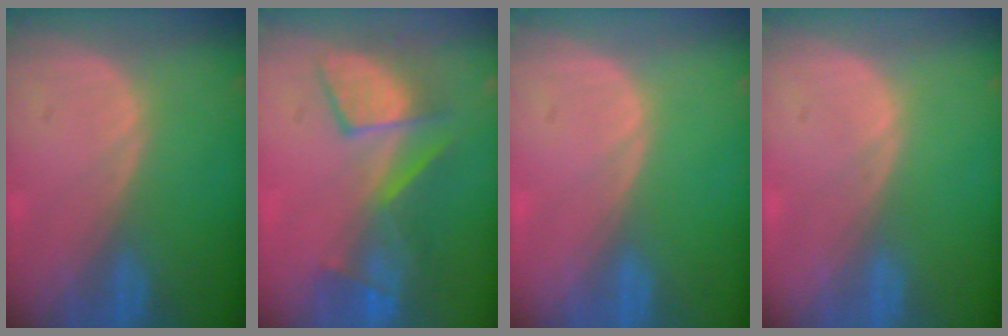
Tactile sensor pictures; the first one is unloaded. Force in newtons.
{"total": 8.3, "press": 8.3, "slide": 0.5}
{"total": 0.0}
{"total": 0.0}